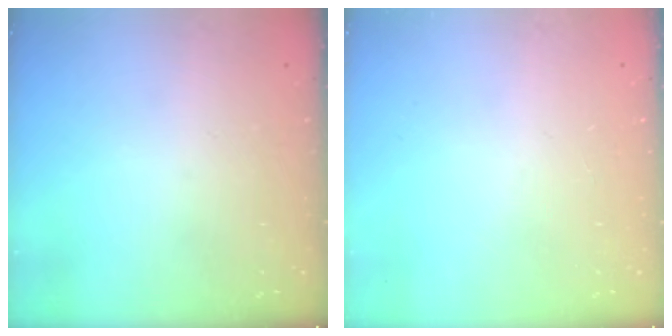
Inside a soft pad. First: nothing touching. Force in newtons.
{"total": 0.0}